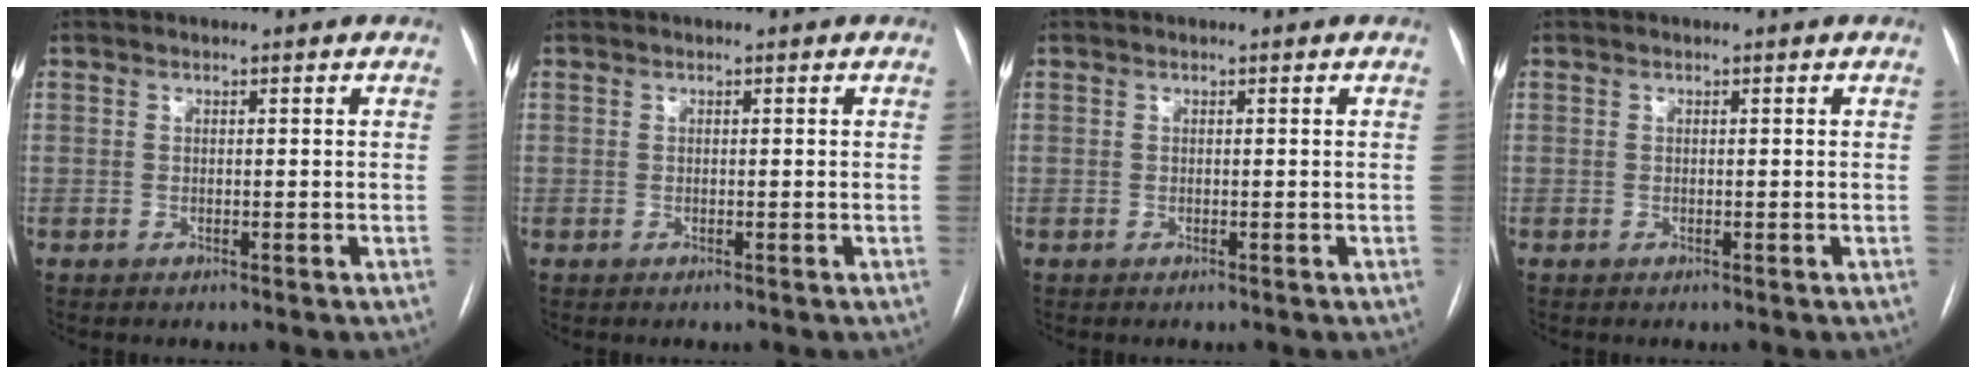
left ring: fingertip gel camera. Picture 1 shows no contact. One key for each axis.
{"total": 0.0}
{"total": 0.0}
{"total": 0.0}